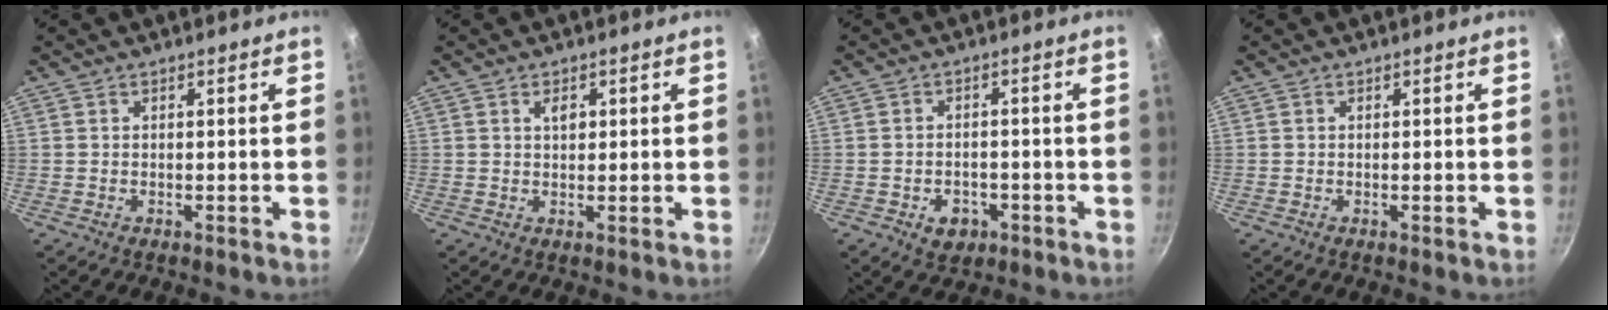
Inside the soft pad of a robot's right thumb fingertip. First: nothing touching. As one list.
[{"total": 2.4, "force": [0.8, 1.4, 1.8], "torque": [-0.019, -0.002, 0.010]}, {"total": 4.7, "force": [-2.0, 3.5, 2.5], "torque": [-0.027, 0.014, -0.022]}, {"total": 0.0}]